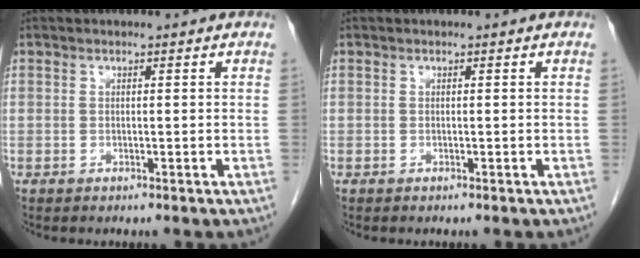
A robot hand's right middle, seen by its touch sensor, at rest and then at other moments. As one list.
[{"total": 0.0}]